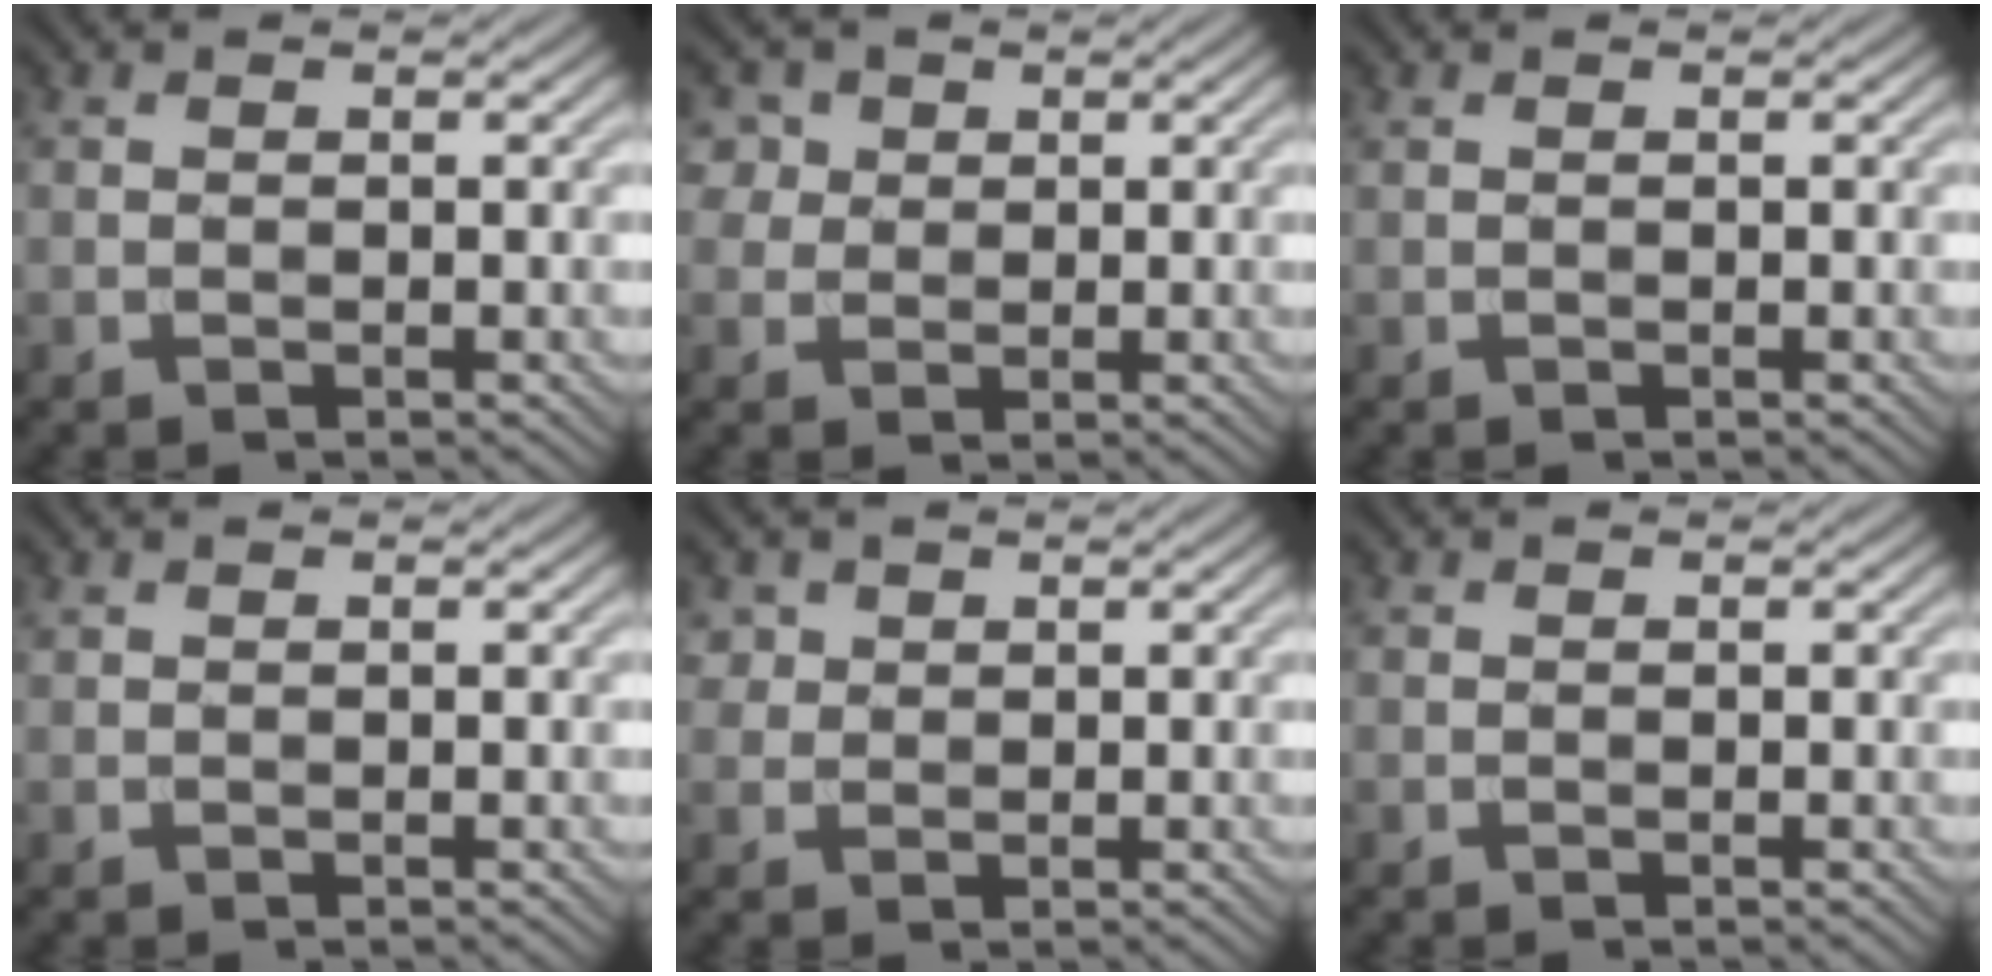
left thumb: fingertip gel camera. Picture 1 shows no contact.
{"total": 4.0, "force": [1.9, 3.2, 1.4], "torque": [-0.055, 0.000, 0.042]}
{"total": 0.0}
{"total": 0.0}
{"total": 2.1, "force": [1.2, 1.7, 0.5], "torque": [-0.018, -0.006, 0.027]}
{"total": 0.0}